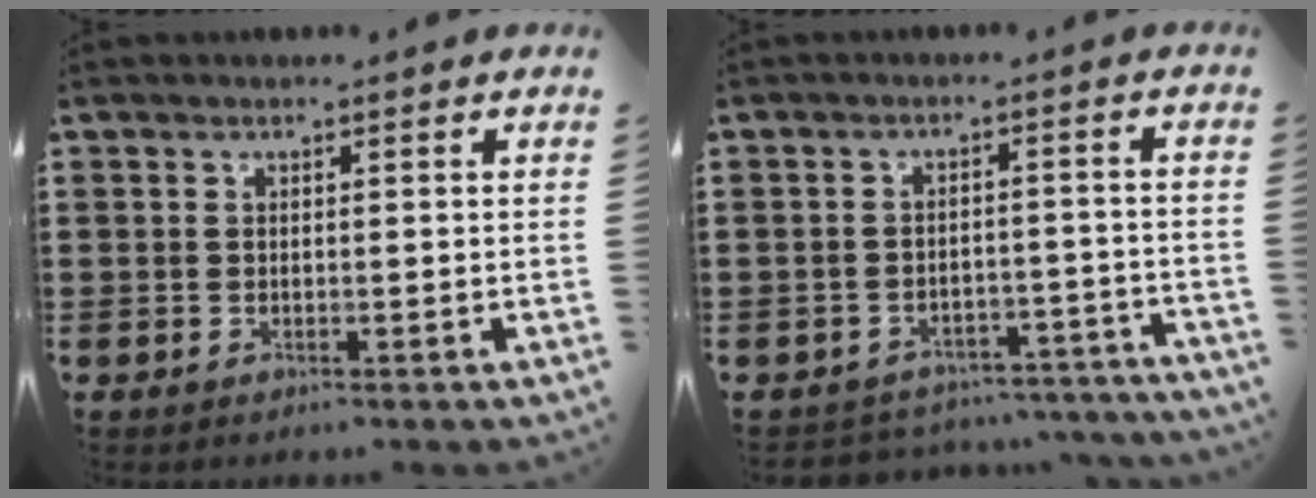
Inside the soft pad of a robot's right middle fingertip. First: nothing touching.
{"total": 3.5, "force": [-3.5, 0.5, 0.0], "torque": [-0.007, 0.004, -0.076]}